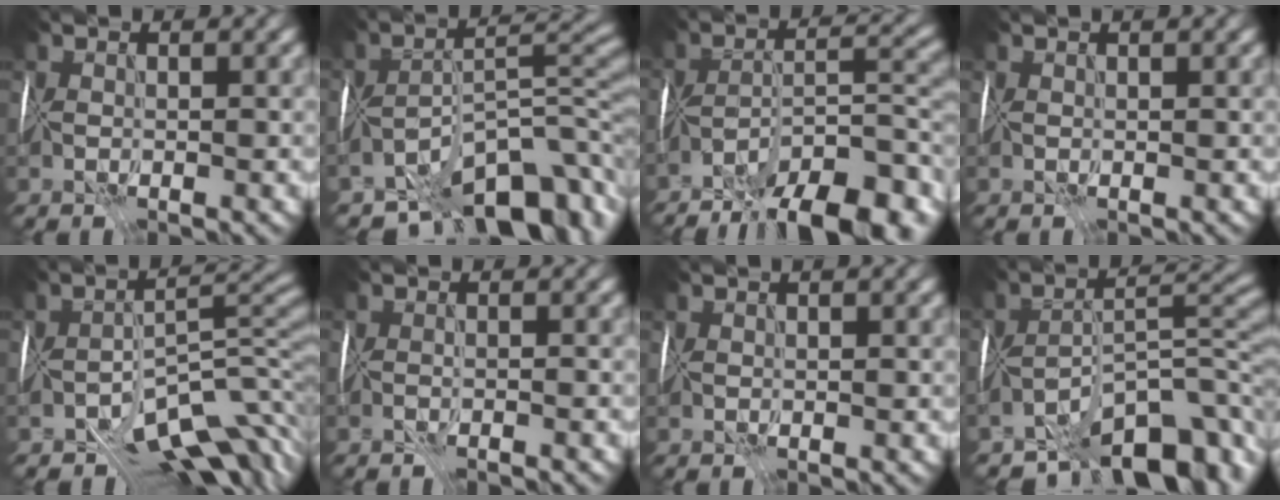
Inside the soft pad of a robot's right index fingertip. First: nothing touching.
{"total": 11.2, "force": [-8.3, 4.6, 5.8], "torque": [-0.060, 0.010, -0.133]}
{"total": 12.7, "force": [-9.3, 3.9, 7.8], "torque": [-0.122, 0.013, -0.147]}
{"total": 0.6, "force": [0.5, 0.1, 0.4], "torque": [-0.004, 0.001, 0.011]}
{"total": 9.1, "force": [-5.8, 3.8, 5.9], "torque": [-0.061, 0.003, -0.099]}
{"total": 1.2, "force": [-1.1, -0.4, 0.0], "torque": [0.008, -0.002, -0.020]}
{"total": 0.6, "force": [0.2, 0.2, 0.5], "torque": [-0.007, 0.001, 0.007]}
{"total": 10.2, "force": [-7.6, 3.8, 5.7], "torque": [-0.051, 0.012, -0.130]}